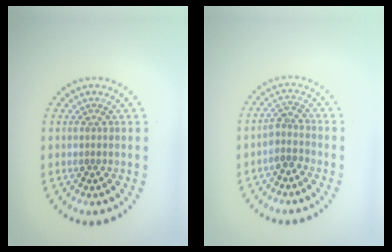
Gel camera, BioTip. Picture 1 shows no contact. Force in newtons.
{"total": 1.9, "press": 1.5, "slide": 1.1}